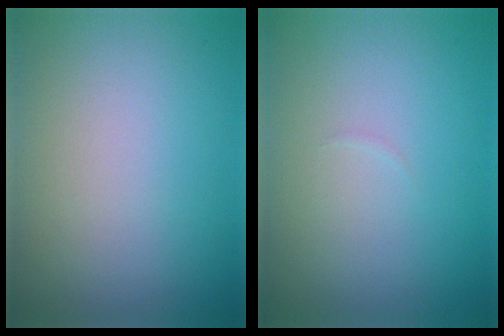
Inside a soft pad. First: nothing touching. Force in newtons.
{"total": 0.0}